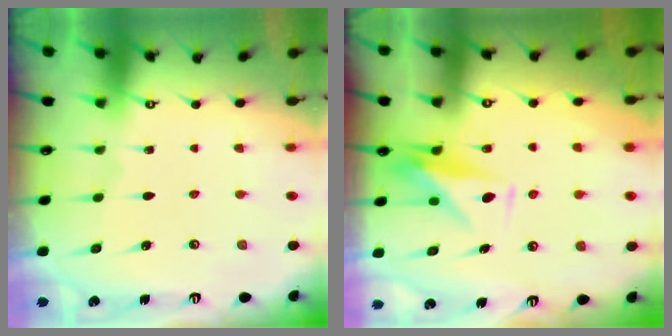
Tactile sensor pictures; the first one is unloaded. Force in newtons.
{"total": 9.1, "press": 9.1, "slide": 0.2}